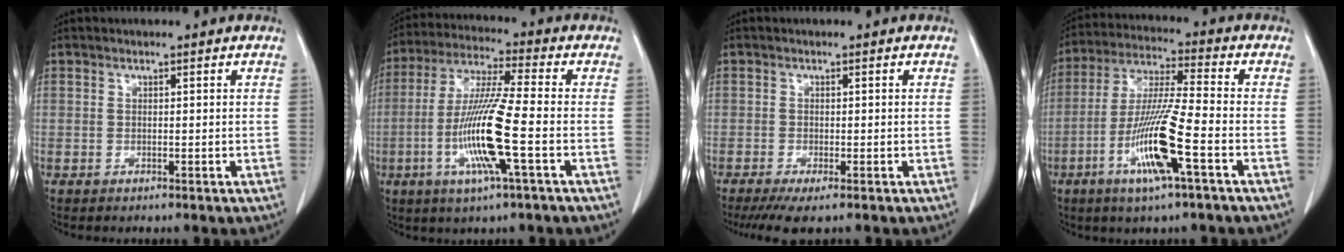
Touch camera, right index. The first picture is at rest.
{"total": 13.3, "force": [-3.5, 0.1, 12.8], "torque": [-0.264, -0.012, -0.074]}
{"total": 3.8, "force": [-2.7, 0.5, 2.7], "torque": [-0.043, -0.011, -0.042]}
{"total": 12.9, "force": [-4.9, 0.1, 11.9], "torque": [-0.240, -0.012, -0.097]}